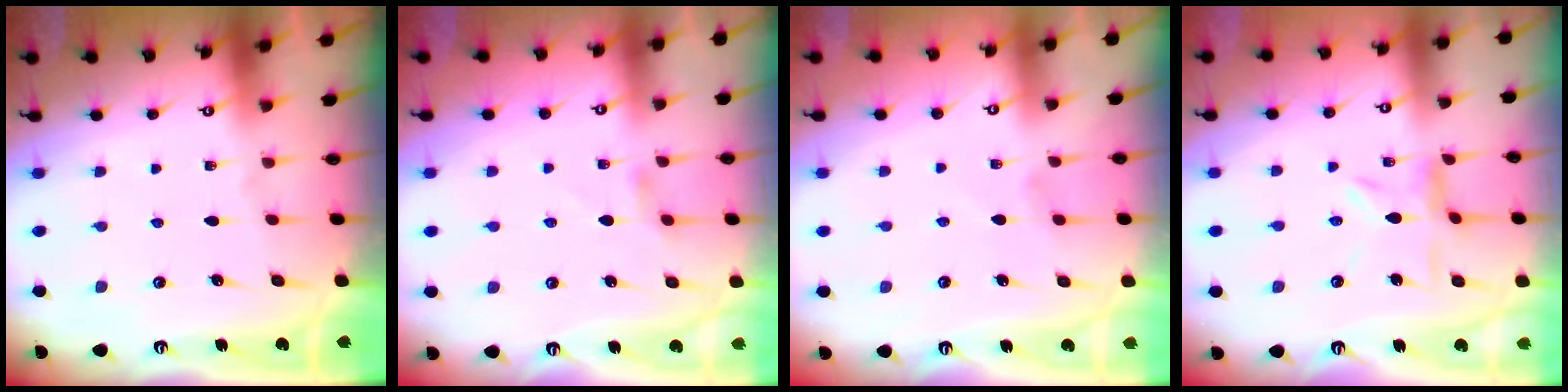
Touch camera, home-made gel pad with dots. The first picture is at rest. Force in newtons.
{"total": 1.6, "press": 1.6, "slide": 0.4}
{"total": 0.0}
{"total": 4.8, "press": 4.8, "slide": 0.5}